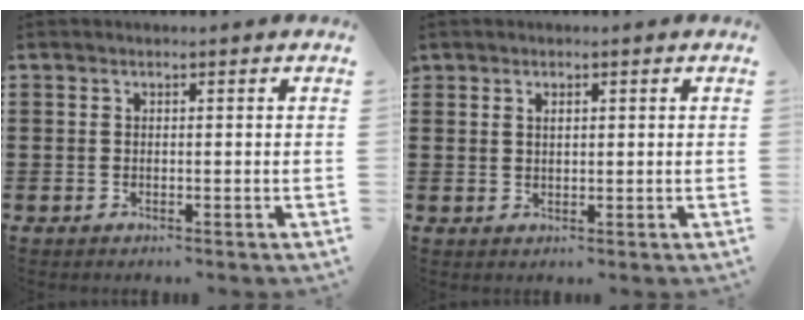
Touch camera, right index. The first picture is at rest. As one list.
[{"total": 1.3, "force": [0.9, 0.7, 0.7], "torque": [-0.013, 0.005, 0.017]}]